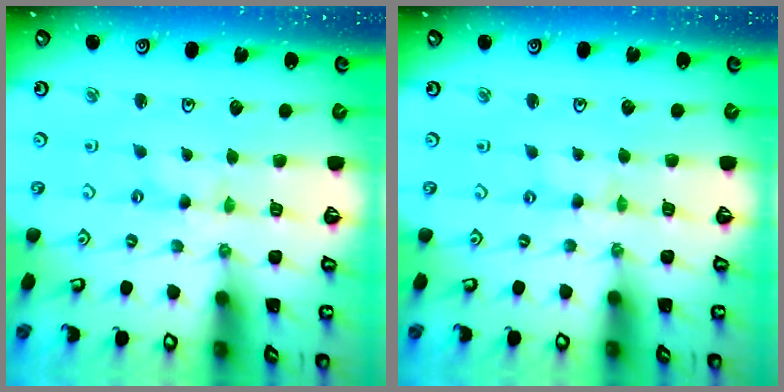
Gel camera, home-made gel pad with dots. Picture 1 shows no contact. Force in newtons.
{"total": 0.0}